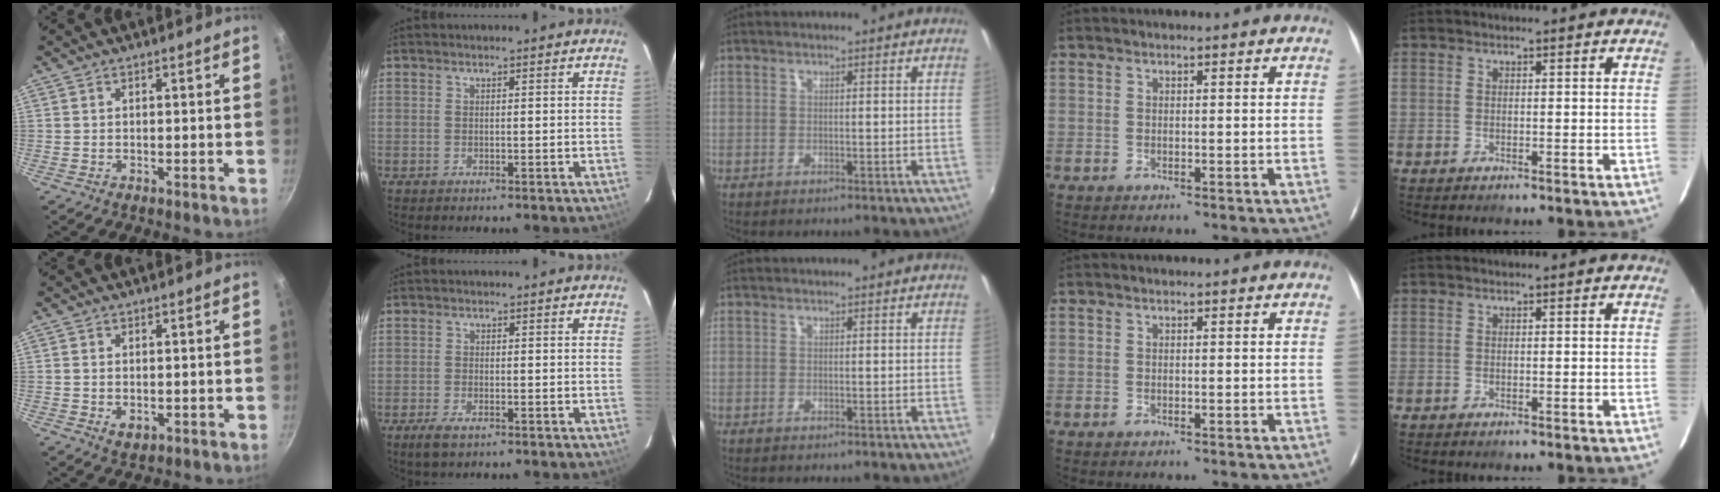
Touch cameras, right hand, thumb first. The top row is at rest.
{"thumb": {"total": 2.5, "force": [-0.3, 1.7, 1.7], "torque": [-0.029, -0.007, -0.002]}, "index": {"total": 3.2, "force": [-2.2, 1.2, 2.0], "torque": [-0.049, -0.008, -0.041]}}